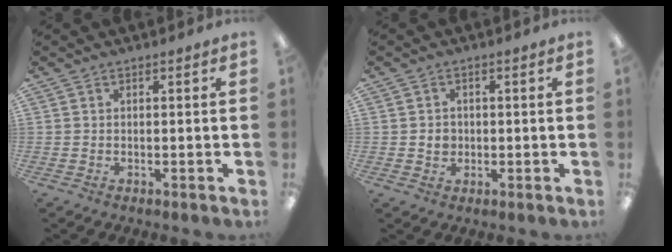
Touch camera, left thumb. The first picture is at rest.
{"total": 2.5, "force": [-0.1, 2.2, 1.1], "torque": [-0.013, 0.001, -0.006]}